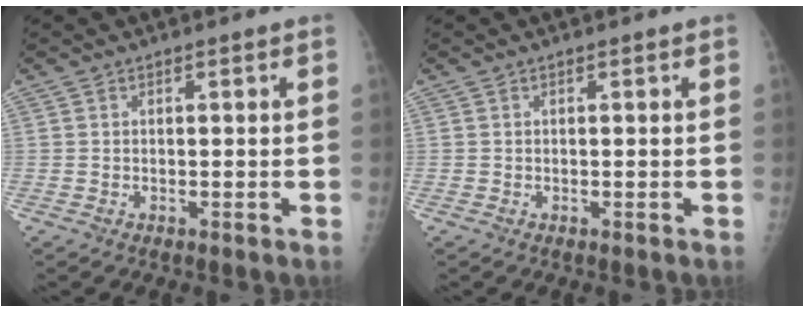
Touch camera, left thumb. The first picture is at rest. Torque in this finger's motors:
{"motor_torque": [0.00, 0.10, -0.01, 0.01, 0.00]}